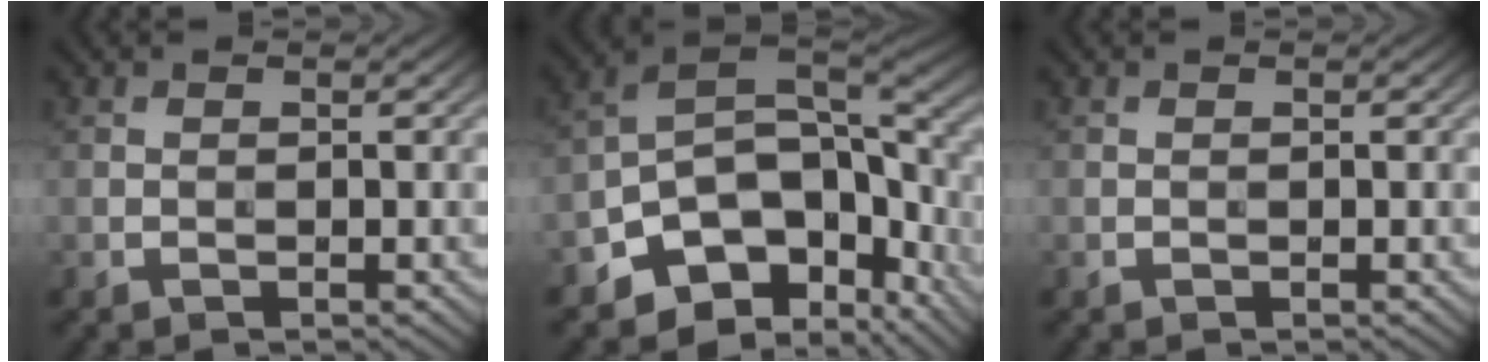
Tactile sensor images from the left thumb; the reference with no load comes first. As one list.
[{"total": 13.1, "force": [-5.8, 8.0, 8.7], "torque": [-0.161, -0.019, -0.095]}, {"total": 0.0}]